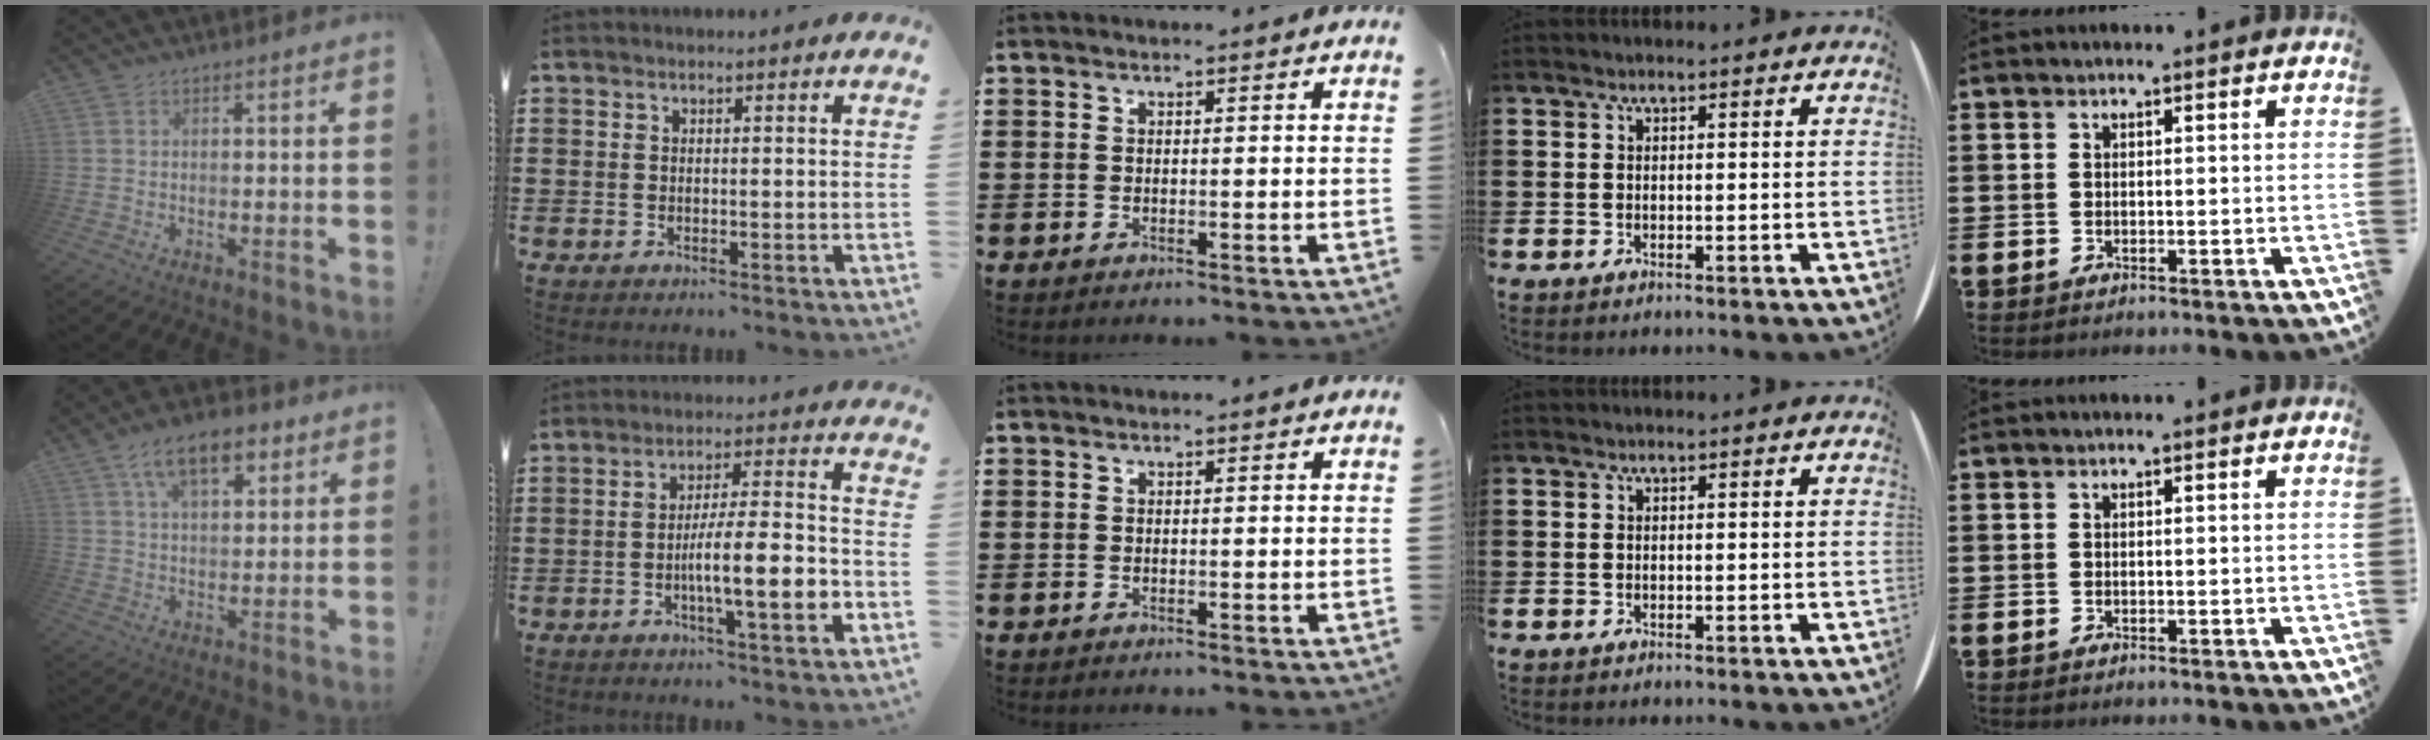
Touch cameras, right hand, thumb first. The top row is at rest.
{"thumb": {"total": 12.1, "force": [6.1, 6.1, 8.5], "torque": [-0.139, -0.005, 0.111]}, "index": {"total": 9.2, "force": [-3.0, 1.7, 8.5], "torque": [-0.131, -0.001, -0.053]}}